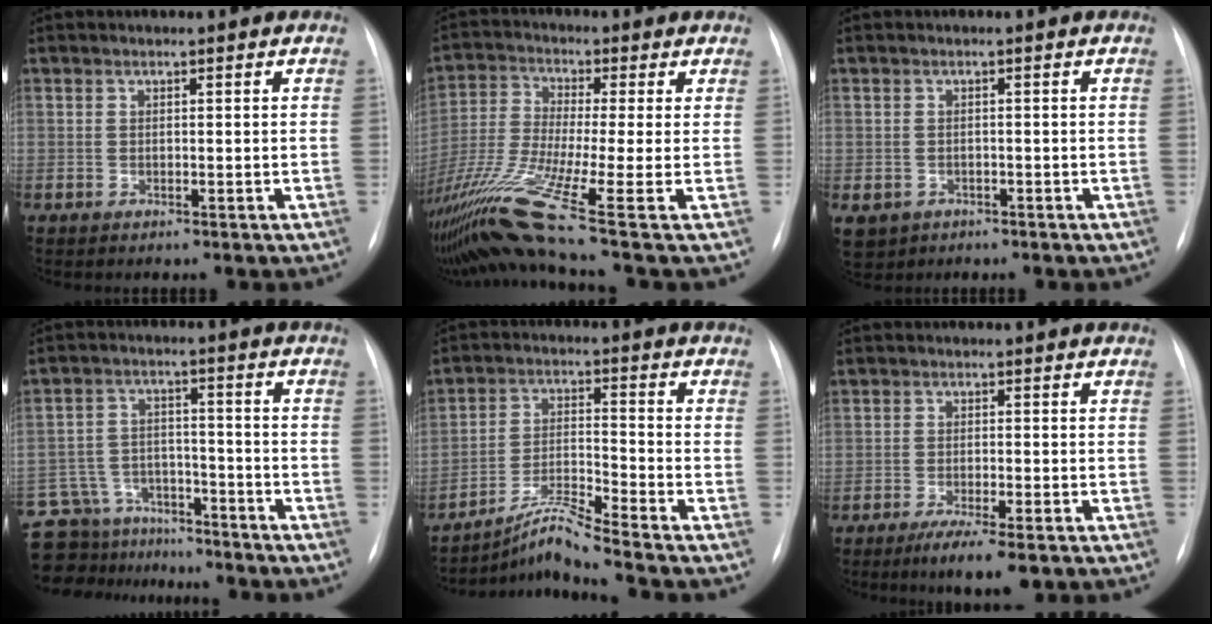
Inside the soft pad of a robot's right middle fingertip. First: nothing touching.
{"total": 16.7, "force": [-10.3, -1.5, 13.1], "torque": [-0.280, -0.037, -0.194]}
{"total": 5.3, "force": [-2.7, 4.4, 1.3], "torque": [-0.027, 0.002, -0.034]}
{"total": 19.0, "force": [-16.4, 7.9, 5.2], "torque": [-0.138, 0.018, -0.243]}
{"total": 7.7, "force": [-6.9, -2.3, 2.5], "torque": [-0.057, -0.013, -0.127]}
{"total": 6.3, "force": [-4.2, 0.9, 4.7], "torque": [-0.072, -0.015, -0.060]}